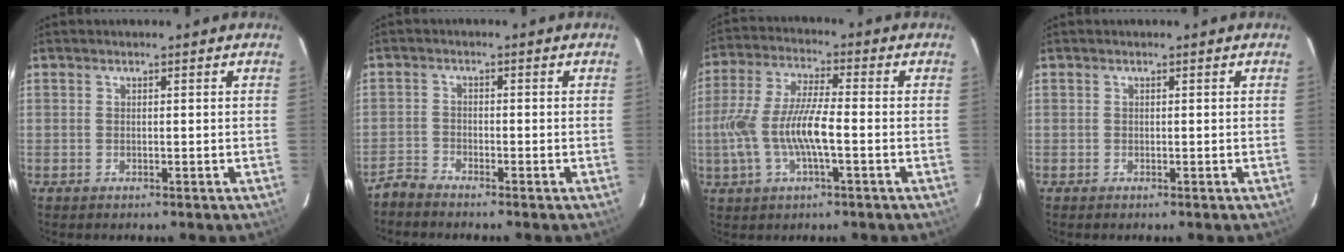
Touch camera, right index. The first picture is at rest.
{"total": 2.6, "force": [-2.5, 0.4, 0.2], "torque": [-0.008, -0.003, -0.059]}
{"total": 12.0, "force": [-2.6, 2.8, 11.4], "torque": [-0.242, -0.001, -0.048]}
{"total": 0.0}